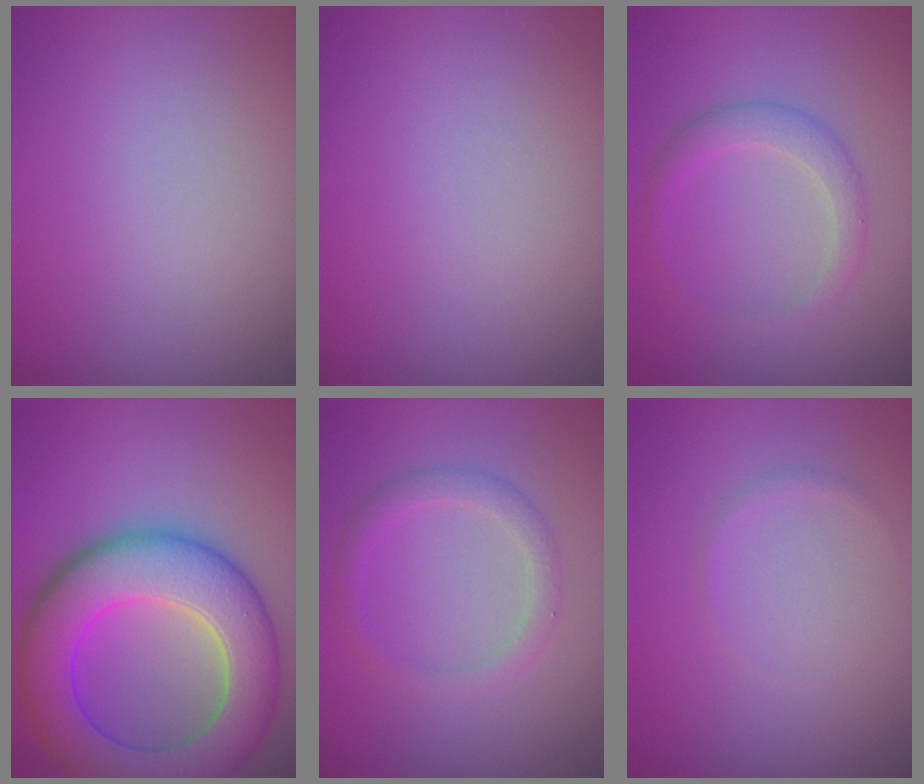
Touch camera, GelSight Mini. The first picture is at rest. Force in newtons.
{"total": 0.0}
{"total": 2.2, "press": 2.2, "slide": 0.2}
{"total": 10.4, "press": 10.4, "slide": 0.3}
{"total": 2.1, "press": 2.1, "slide": 0.1}
{"total": 0.6, "press": 0.6, "slide": 0.0}